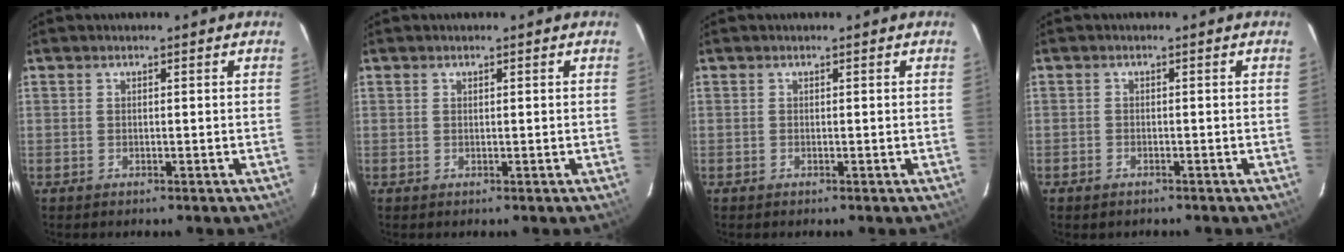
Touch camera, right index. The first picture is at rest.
{"total": 0.0}
{"total": 0.0}
{"total": 1.5, "force": [-1.1, 0.9, 0.3], "torque": [-0.008, 0.001, -0.018]}